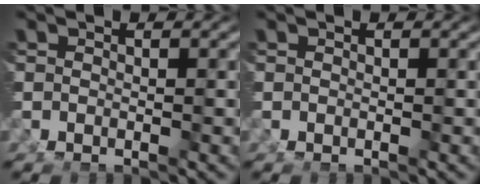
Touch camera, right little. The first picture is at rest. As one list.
[{"total": 0.0}]